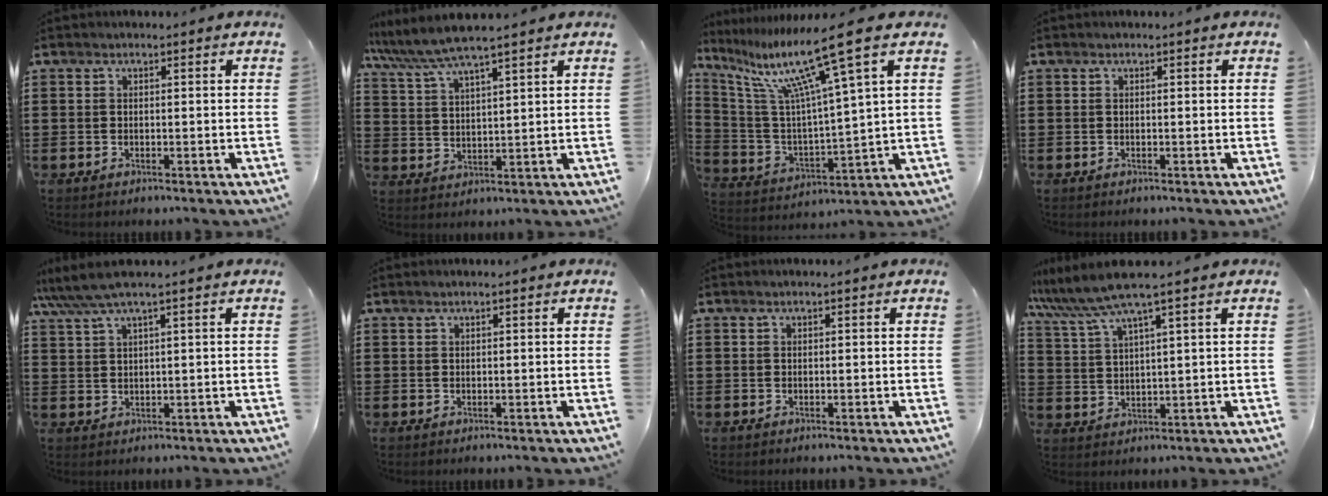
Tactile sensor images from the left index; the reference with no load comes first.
{"total": 5.7, "force": [4.8, 0.0, 3.0], "torque": [-0.074, -0.019, 0.083]}
{"total": 14.2, "force": [8.8, 0.9, 11.2], "torque": [-0.232, -0.037, 0.136]}
{"total": 0.0}
{"total": 3.6, "force": [2.3, -0.2, 2.8], "torque": [-0.067, -0.004, 0.036]}
{"total": 0.5, "force": [0.3, -0.1, 0.4], "torque": [-0.005, -0.002, 0.007]}
{"total": 0.0}
{"total": 6.3, "force": [4.6, -0.3, 4.2], "torque": [-0.097, -0.017, 0.079]}